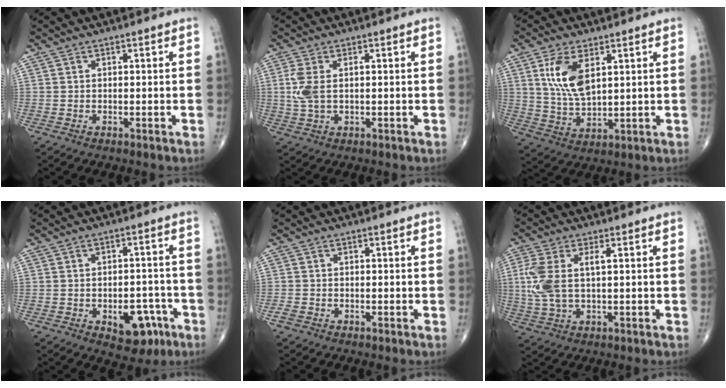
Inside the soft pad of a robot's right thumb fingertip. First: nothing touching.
{"total": 5.0, "force": [0.5, 2.4, 4.3], "torque": [-0.116, 0.008, 0.010]}
{"total": 9.7, "force": [3.5, 4.7, 7.8], "torque": [-0.147, -0.017, 0.073]}
{"total": 8.8, "force": [-3.9, 5.2, 6.0], "torque": [-0.049, 0.029, -0.043]}
{"total": 1.1, "force": [-0.7, 0.8, 0.4], "torque": [-0.012, 0.001, -0.016]}
{"total": 8.8, "force": [1.2, 3.9, 7.8], "torque": [-0.205, 0.008, 0.027]}